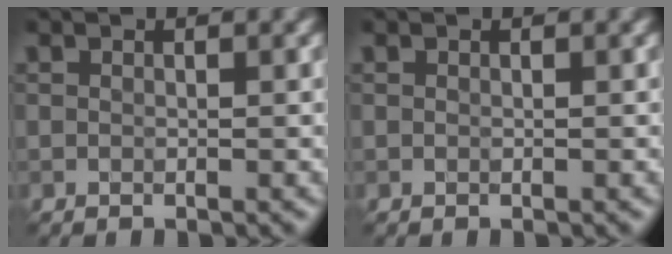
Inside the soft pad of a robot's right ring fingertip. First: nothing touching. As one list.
[{"total": 0.0}]